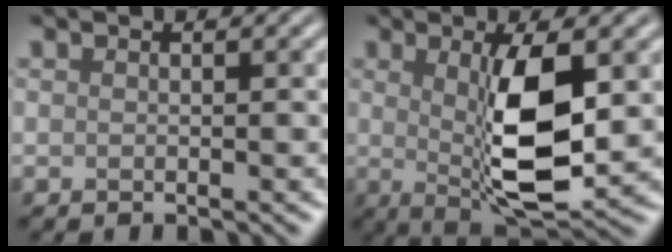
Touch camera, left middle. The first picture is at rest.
{"total": 7.5, "force": [0.3, 2.1, 7.2], "torque": [-0.123, -0.009, 0.016]}